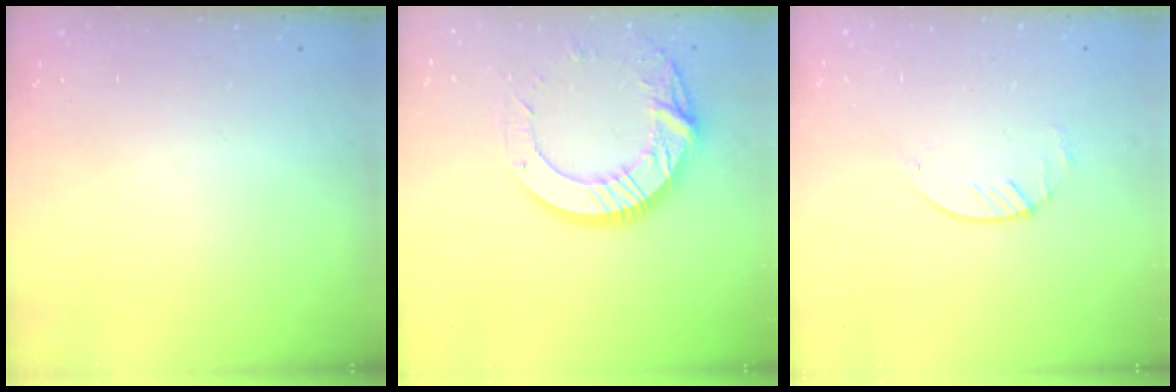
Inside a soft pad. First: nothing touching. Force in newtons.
{"total": 16.7, "press": 16.7, "slide": 1.4}
{"total": 1.8, "press": 1.8, "slide": 0.2}